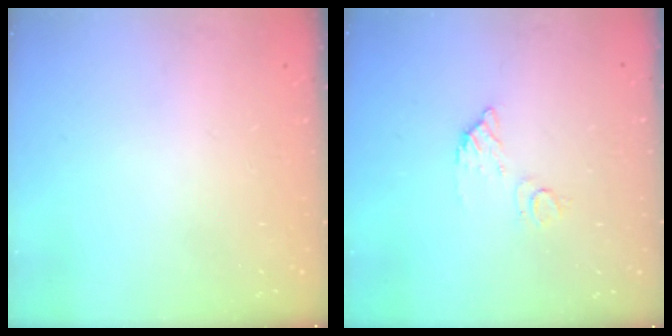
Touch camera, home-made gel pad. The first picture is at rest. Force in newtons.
{"total": 6.2, "press": 6.1, "slide": 0.4}